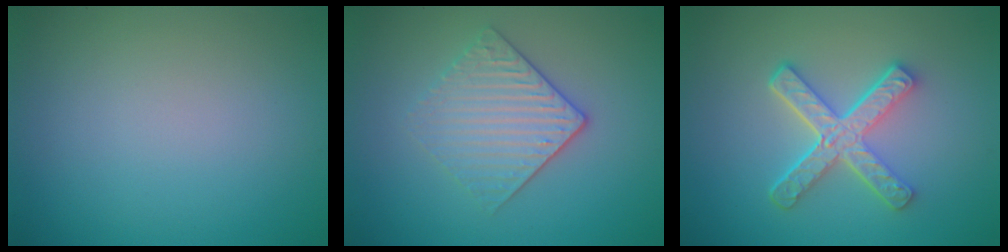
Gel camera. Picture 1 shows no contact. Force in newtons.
{"total": 3.4, "press": 3.1, "slide": 1.6}
{"total": 5.0, "press": 3.7, "slide": 3.3}